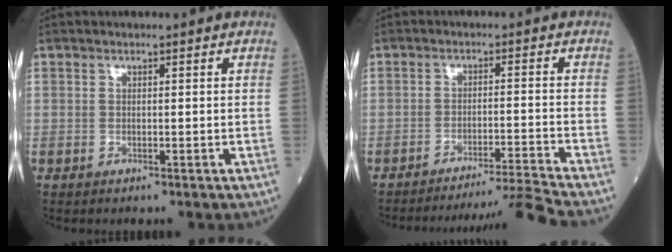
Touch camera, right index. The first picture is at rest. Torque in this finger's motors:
{"motor_torque": [-0.25, -0.42, 0.09, 0.07]}